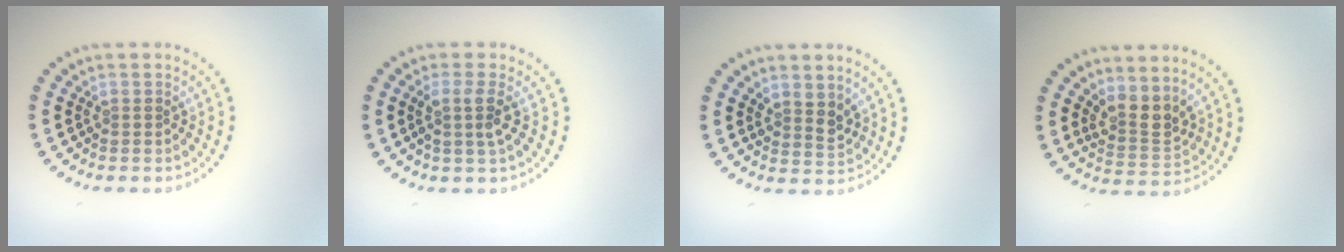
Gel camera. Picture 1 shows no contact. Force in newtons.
{"total": 2.2, "press": 1.8, "slide": 1.3}
{"total": 2.0, "press": 1.7, "slide": 1.1}
{"total": 2.9, "press": 2.3, "slide": 1.7}